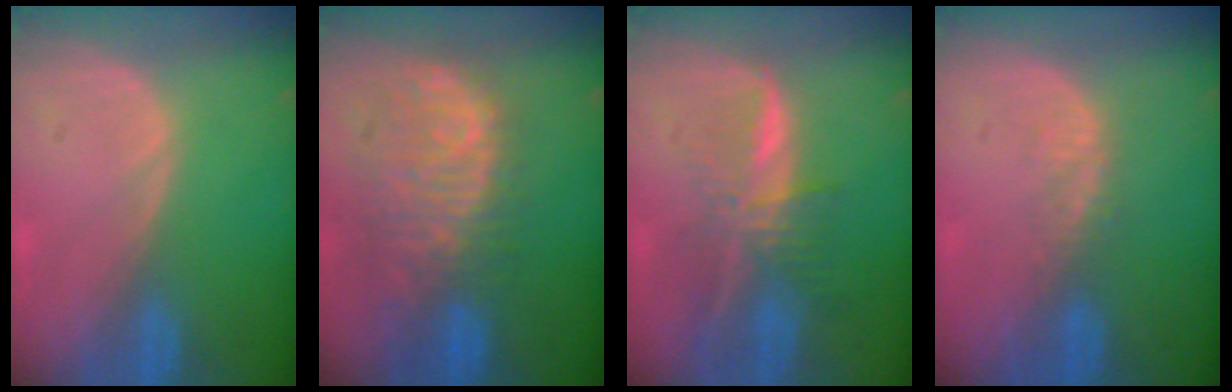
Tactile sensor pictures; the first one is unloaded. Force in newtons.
{"total": 11.2, "press": 9.6, "slide": 5.8}
{"total": 7.7, "press": 6.5, "slide": 4.1}
{"total": 2.5, "press": 1.9, "slide": 1.7}